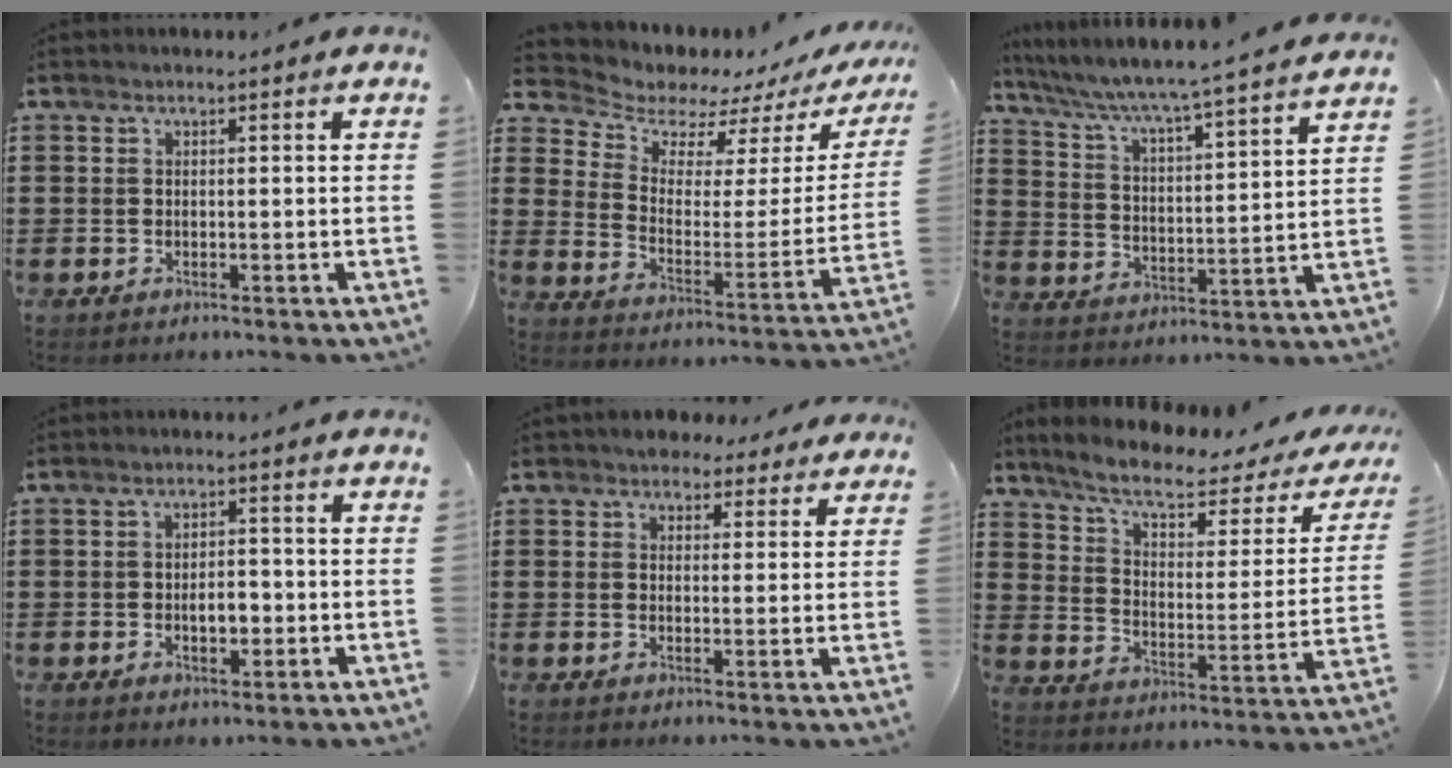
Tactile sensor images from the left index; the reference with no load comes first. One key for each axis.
{"total": 6.1, "fx": 5.6, "fy": 2.3, "fz": 0.5, "tx": -0.042, "ty": -0.050, "tz": 0.097}
{"total": 4.5, "fx": 4.1, "fy": -0.7, "fz": 1.7, "tx": -0.056, "ty": -0.041, "tz": 0.057}
{"total": 3.8, "fx": -0.7, "fy": 2.0, "fz": 3.2, "tx": -0.054, "ty": 0.001, "tz": -0.016}
{"total": 3.8, "fx": 3.3, "fy": 1.7, "fz": 0.7, "tx": -0.017, "ty": -0.002, "tz": 0.060}
{"total": 7.3, "fx": 5.1, "fy": 1.6, "fz": 5.0, "tx": -0.109, "ty": -0.028, "tz": 0.083}